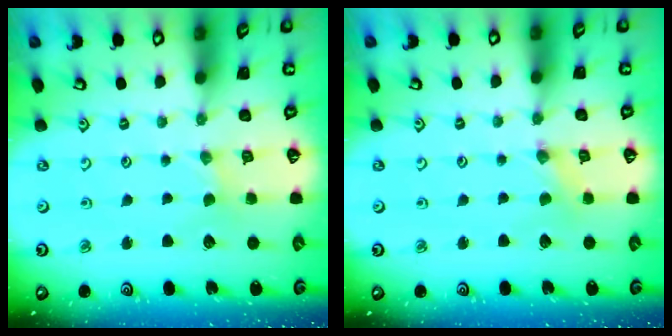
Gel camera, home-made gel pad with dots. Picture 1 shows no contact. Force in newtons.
{"total": 0.0}